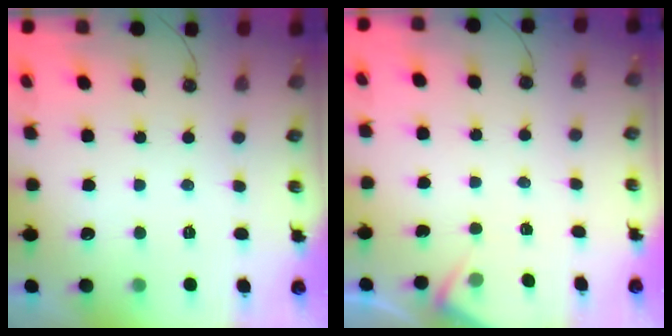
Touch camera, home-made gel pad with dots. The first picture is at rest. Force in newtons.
{"total": 4.6, "press": 4.6, "slide": 0.6}